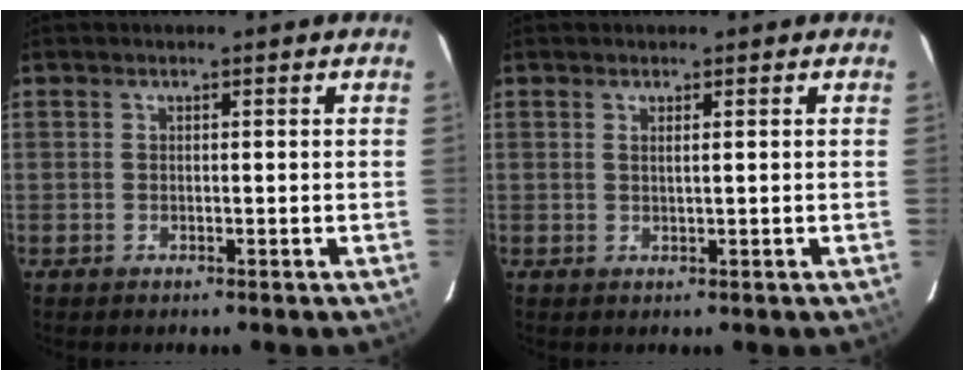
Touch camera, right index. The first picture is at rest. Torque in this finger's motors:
{"motor_torque": [0.00, 0.07, -0.03, 0.00]}